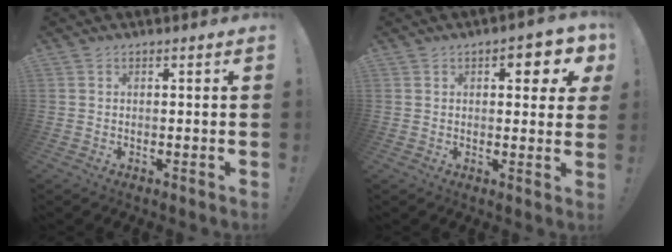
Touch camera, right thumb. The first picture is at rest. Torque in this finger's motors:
{"motor_torque": [0.25, 0.71, 0.02, 0.12, 0.15]}